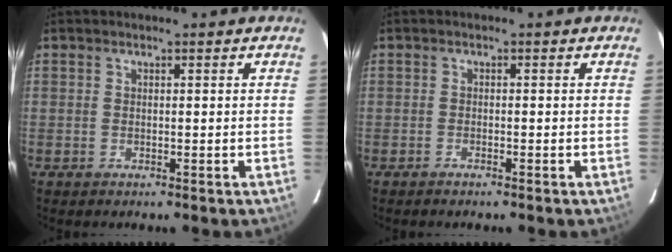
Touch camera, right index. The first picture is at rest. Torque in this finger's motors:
{"motor_torque": [-0.11, -0.02, 0.07, 0.02]}